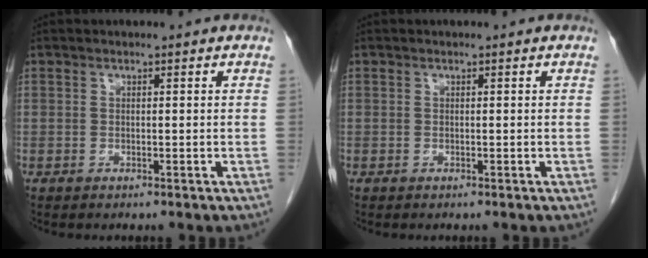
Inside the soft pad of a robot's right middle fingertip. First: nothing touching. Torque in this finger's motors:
{"motor_torque": [0.05, -0.06, -0.12, -0.04]}